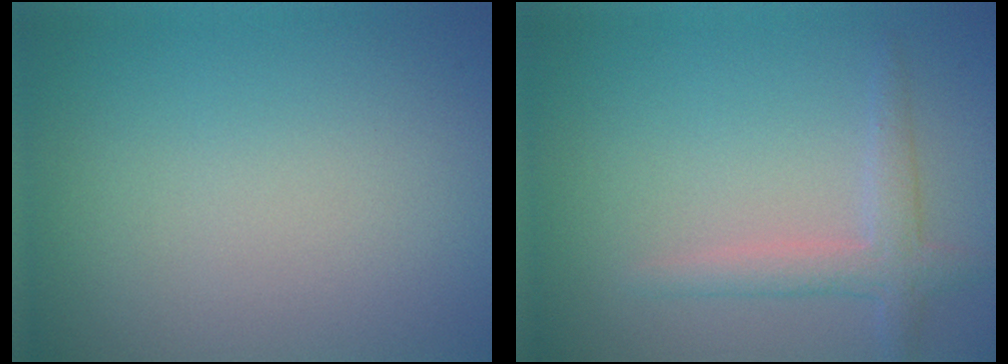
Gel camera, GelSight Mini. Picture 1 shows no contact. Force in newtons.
{"total": 2.3, "press": 2.3, "slide": 0.2}